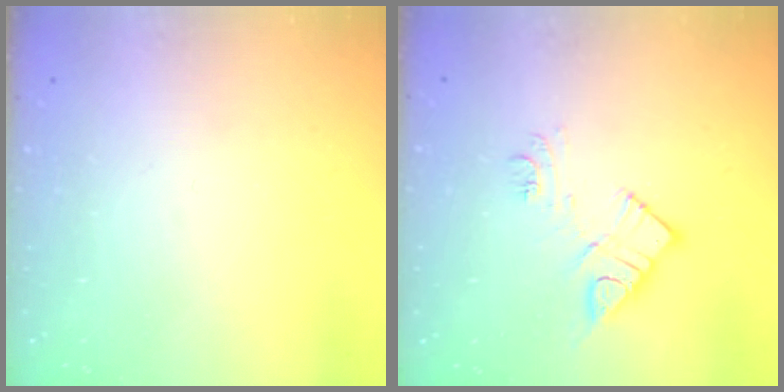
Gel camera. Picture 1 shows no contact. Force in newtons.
{"total": 11.1, "press": 11.1, "slide": 0.8}